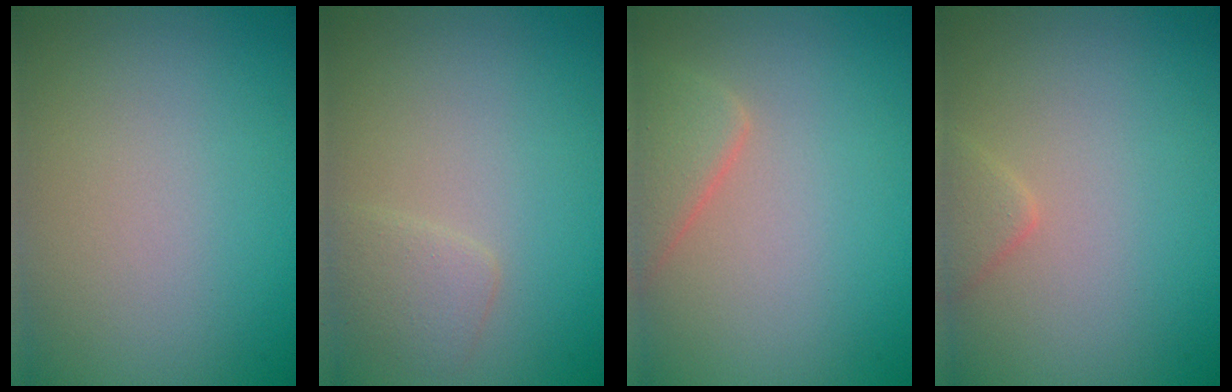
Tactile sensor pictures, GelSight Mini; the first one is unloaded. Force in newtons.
{"total": 1.7, "press": 1.7, "slide": 0.1}
{"total": 2.8, "press": 2.8, "slide": 0.2}
{"total": 1.5, "press": 1.5, "slide": 0.1}